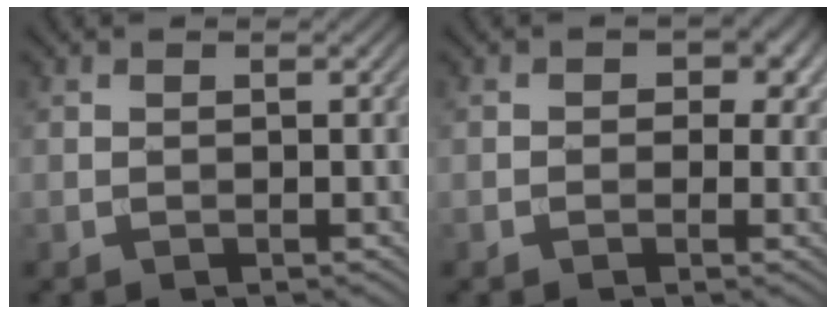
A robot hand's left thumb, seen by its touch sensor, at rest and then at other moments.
{"total": 3.3, "force": [0.7, 2.7, 1.8], "torque": [-0.024, 0.001, 0.001]}